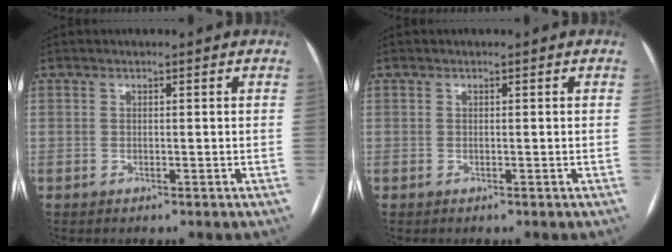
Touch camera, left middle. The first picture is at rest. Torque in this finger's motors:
{"motor_torque": [0.00, 0.00, 0.00, 0.00]}